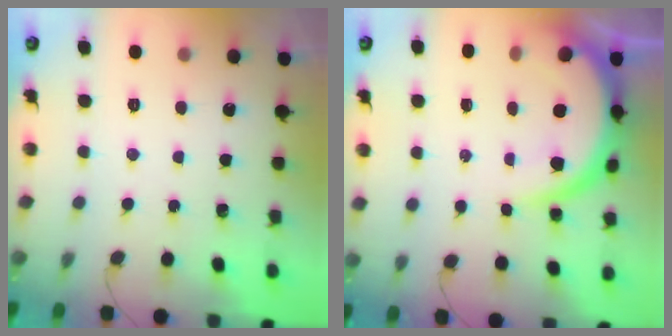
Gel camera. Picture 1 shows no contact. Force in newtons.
{"total": 10.9, "press": 10.9, "slide": 0.6}